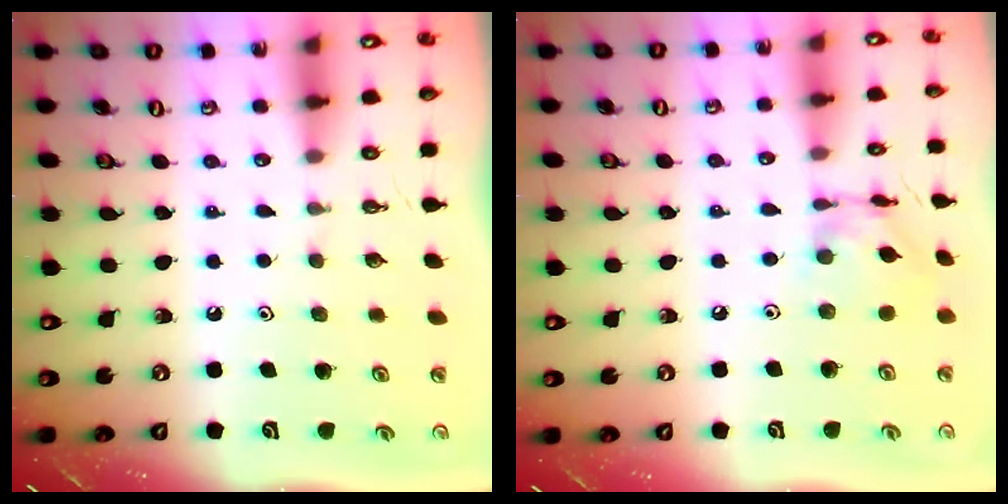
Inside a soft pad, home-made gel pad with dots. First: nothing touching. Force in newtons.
{"total": 9.8, "press": 9.7, "slide": 0.8}